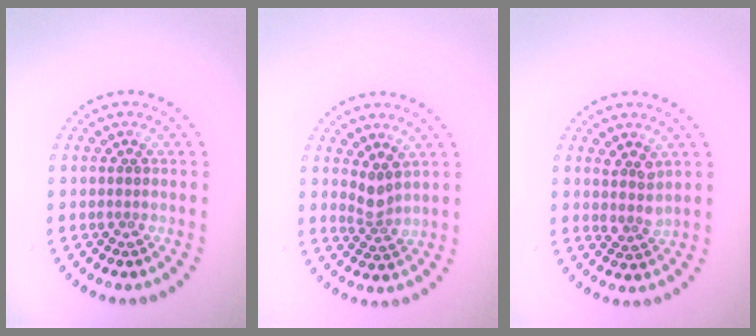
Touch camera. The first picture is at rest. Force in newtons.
{"total": 2.0, "press": 1.5, "slide": 1.3}
{"total": 1.9, "press": 1.5, "slide": 1.1}